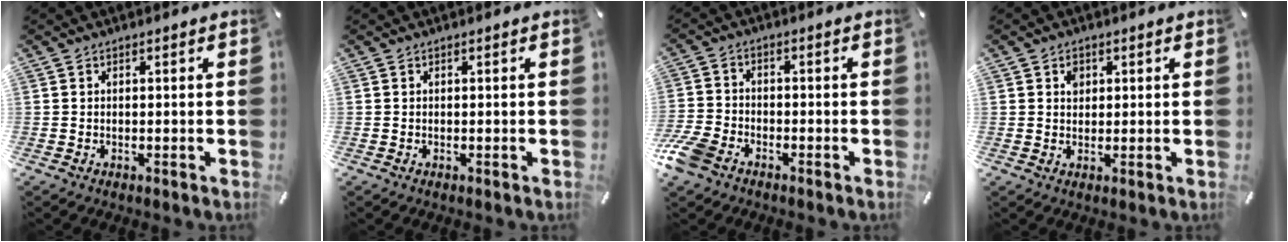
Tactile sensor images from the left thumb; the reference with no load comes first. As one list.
[{"total": 0.0}, {"total": 7.1, "force": [-4.5, 4.2, 3.5], "torque": [-0.093, 0.012, -0.091]}, {"total": 2.2, "force": [0.7, 2.0, 0.7], "torque": [0.001, -0.002, 0.009]}]